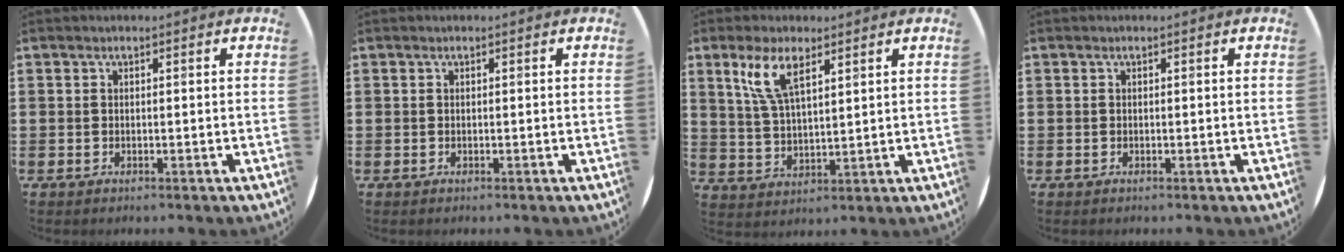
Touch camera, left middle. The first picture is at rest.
{"total": 0.0}
{"total": 6.6, "force": [4.1, 2.0, 4.7], "torque": [-0.098, 0.003, 0.070]}
{"total": 0.0}